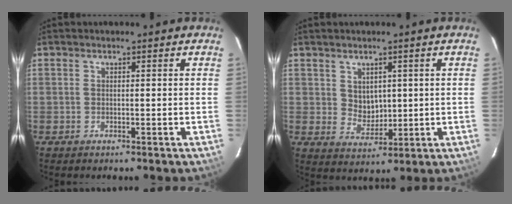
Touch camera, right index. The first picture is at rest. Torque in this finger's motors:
{"motor_torque": [0.09, 0.06, 0.20, 0.01]}